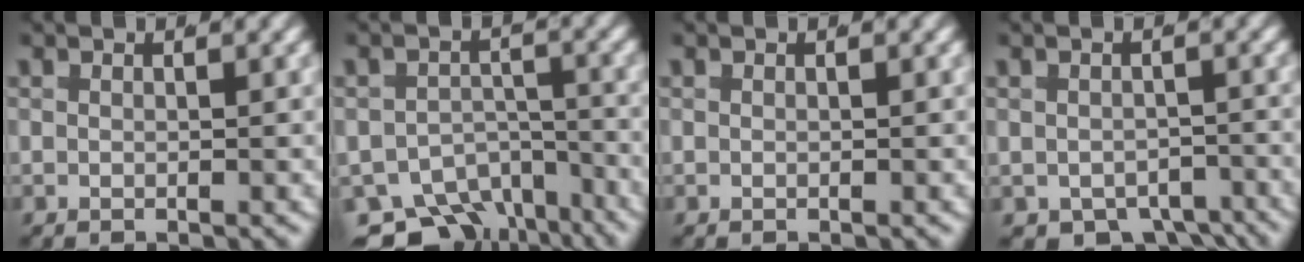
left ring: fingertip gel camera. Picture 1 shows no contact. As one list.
[{"total": 13.0, "force": [-9.0, 8.5, 4.2], "torque": [-0.081, -0.057, -0.146]}, {"total": 0.0}, {"total": 8.4, "force": [-6.4, 4.9, 2.2], "torque": [-0.028, -0.035, -0.100]}]